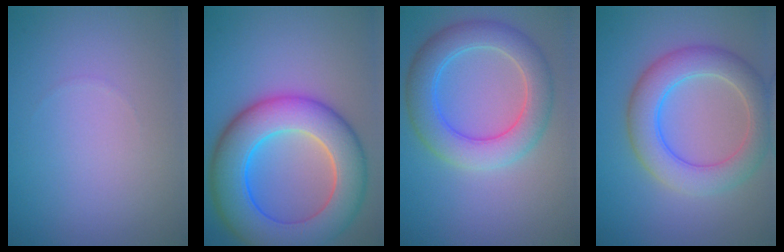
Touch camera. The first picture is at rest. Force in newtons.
{"total": 10.8, "press": 10.8, "slide": 0.5}
{"total": 5.8, "press": 5.8, "slide": 0.3}
{"total": 6.0, "press": 6.0, "slide": 0.2}